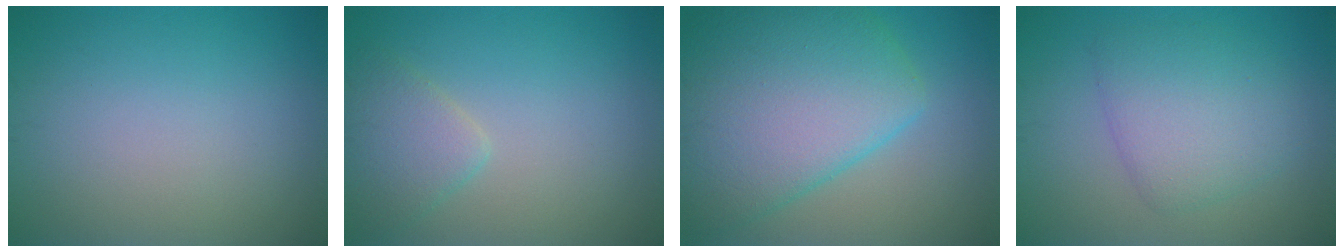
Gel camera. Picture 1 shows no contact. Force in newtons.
{"total": 2.6, "press": 2.6, "slide": 0.2}
{"total": 10.5, "press": 10.5, "slide": 0.4}
{"total": 4.5, "press": 4.5, "slide": 0.3}